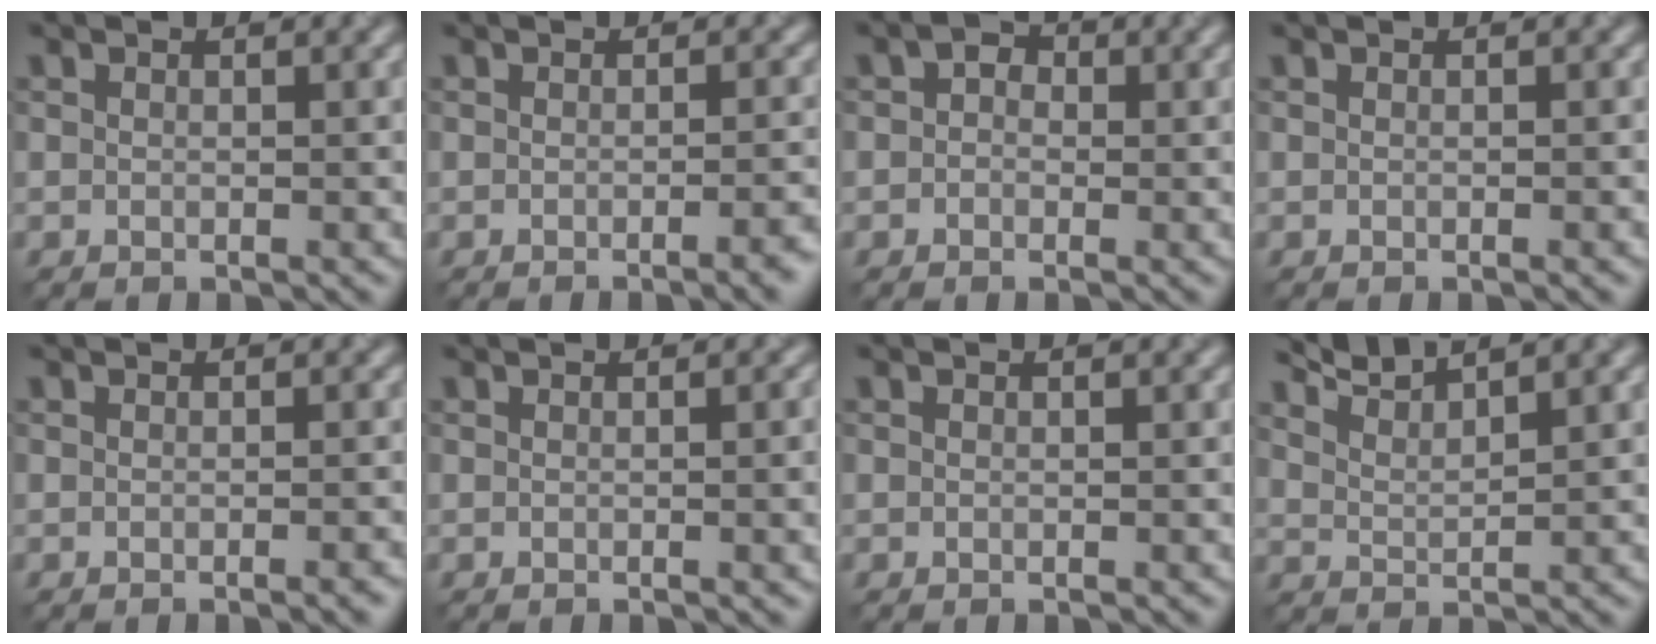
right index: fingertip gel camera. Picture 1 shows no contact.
{"total": 3.4, "force": [-1.4, 1.0, 2.9], "torque": [-0.018, 0.004, -0.022]}
{"total": 1.7, "force": [0.0, 1.5, 0.8], "torque": [-0.003, 0.003, -0.016]}
{"total": 0.7, "force": [-0.3, 0.2, 0.6], "torque": [-0.003, 0.000, -0.006]}
{"total": 1.5, "force": [-0.7, 0.4, 1.3], "torque": [-0.008, -0.001, -0.013]}
{"total": 3.2, "force": [-0.2, 1.1, 3.0], "torque": [-0.021, 0.006, -0.006]}
{"total": 0.0}
{"total": 3.1, "force": [3.0, 0.3, 0.9], "torque": [-0.014, 0.005, 0.059]}